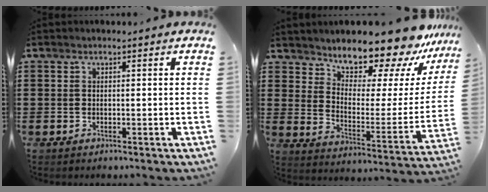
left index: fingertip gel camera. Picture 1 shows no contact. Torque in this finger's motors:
{"motor_torque": [2.13, 0.02, 1.05, 0.21]}